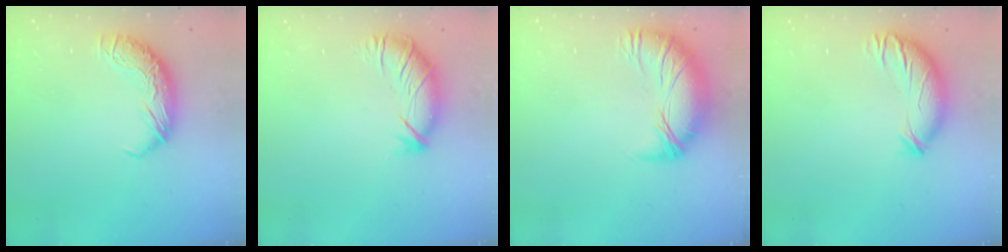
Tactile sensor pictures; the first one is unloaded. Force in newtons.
{"total": 2.7, "press": 2.0, "slide": 1.8}
{"total": 3.1, "press": 2.1, "slide": 2.3}
{"total": 3.7, "press": 2.9, "slide": 2.4}